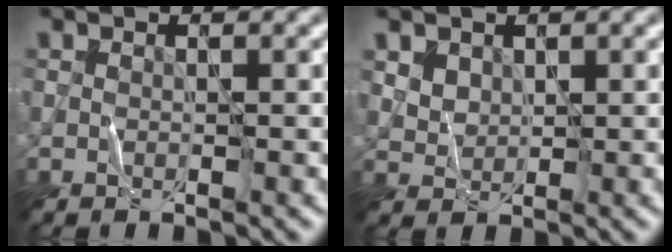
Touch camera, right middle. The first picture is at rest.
{"total": 2.9, "force": [1.7, 2.1, 1.2], "torque": [-0.037, -0.001, 0.046]}